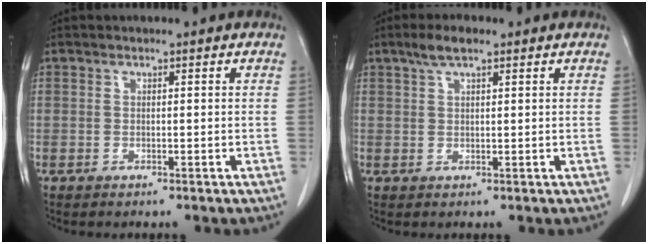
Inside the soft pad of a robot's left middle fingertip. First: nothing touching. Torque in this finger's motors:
{"motor_torque": [0.27, -0.14, -0.11, 0.00]}